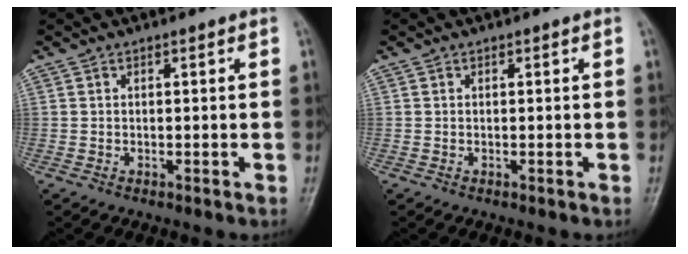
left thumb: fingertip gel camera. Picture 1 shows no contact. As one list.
[{"total": 0.0}]